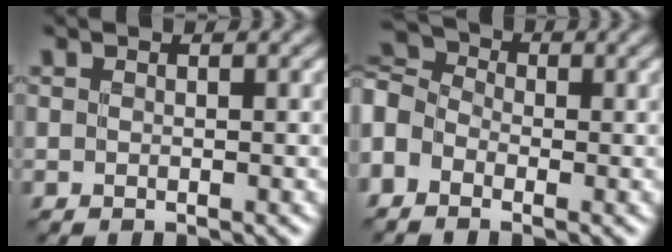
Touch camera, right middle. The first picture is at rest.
{"total": 5.4, "force": [-1.7, 4.0, 3.3], "torque": [-0.088, 0.005, -0.042]}